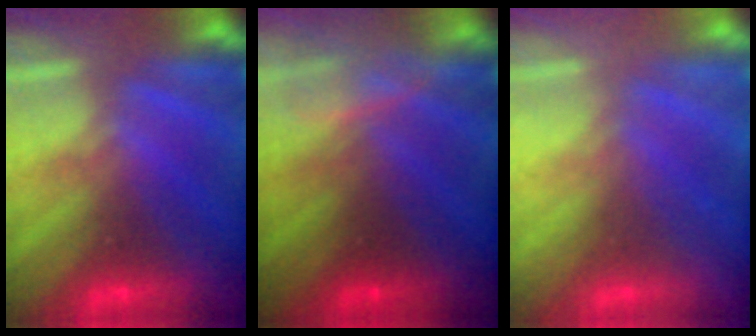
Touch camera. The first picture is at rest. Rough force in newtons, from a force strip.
{"total": 2.4}
{"total": 2.3}